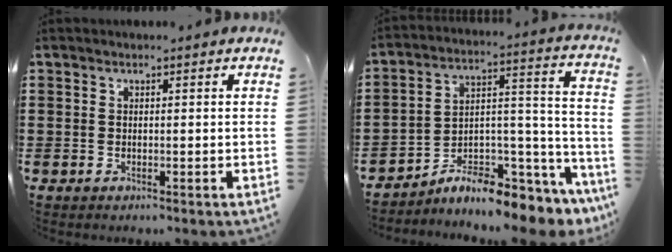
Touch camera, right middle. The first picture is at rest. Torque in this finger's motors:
{"motor_torque": [1.55, -0.59, 0.38, 0.12]}